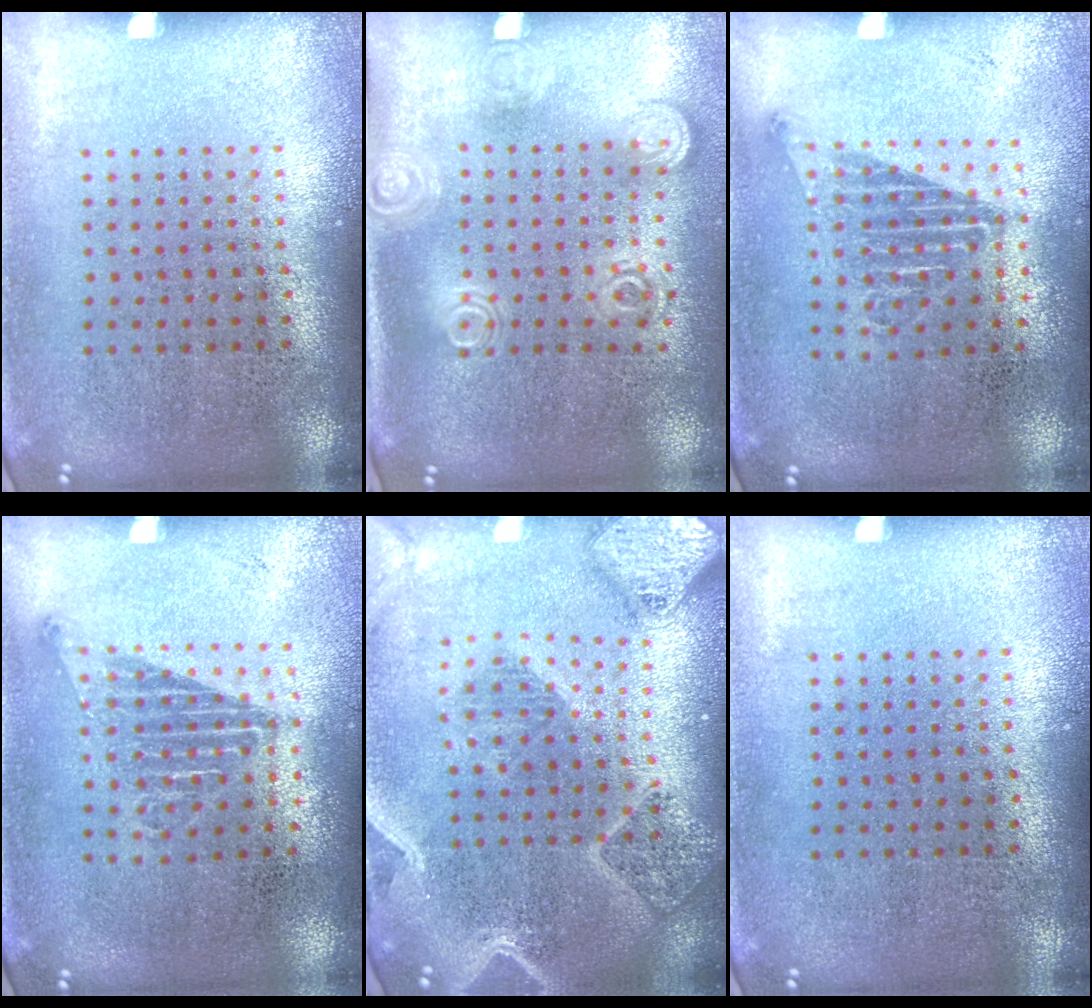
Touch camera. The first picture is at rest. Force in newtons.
{"total": 1.9, "press": 1.4, "slide": 1.3}
{"total": 1.2, "press": 1.0, "slide": 0.7}
{"total": 1.1, "press": 1.0, "slide": 0.5}
{"total": 2.8, "press": 2.4, "slide": 1.4}
{"total": 0.0}